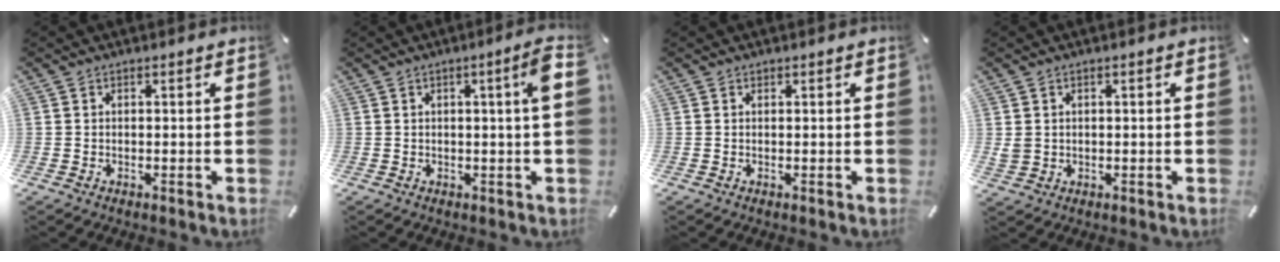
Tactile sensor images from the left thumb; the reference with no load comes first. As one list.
[{"total": 5.9, "force": [1.1, 0.5, 5.8], "torque": [-0.083, -0.012, 0.012]}, {"total": 0.0}, {"total": 2.2, "force": [0.3, 2.1, 0.7], "torque": [-0.015, 0.004, 0.005]}]